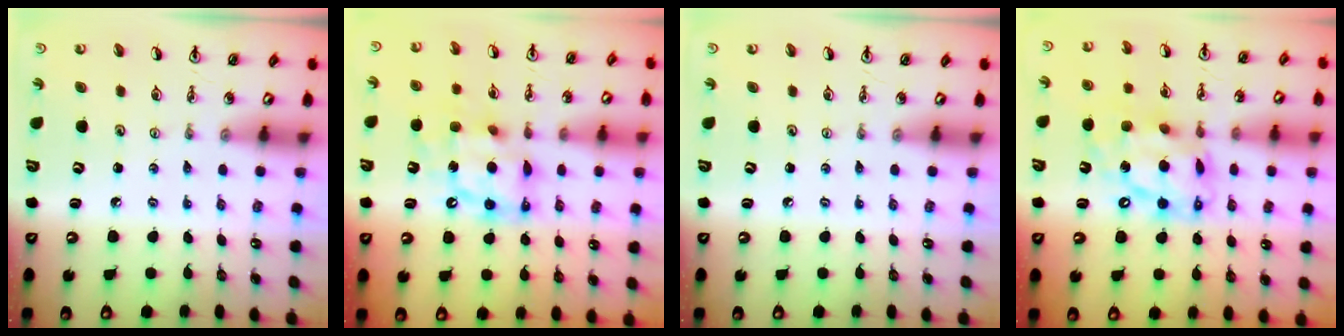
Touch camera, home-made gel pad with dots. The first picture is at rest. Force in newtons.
{"total": 12.7, "press": 12.7, "slide": 1.2}
{"total": 0.0}
{"total": 16.2, "press": 16.1, "slide": 1.5}